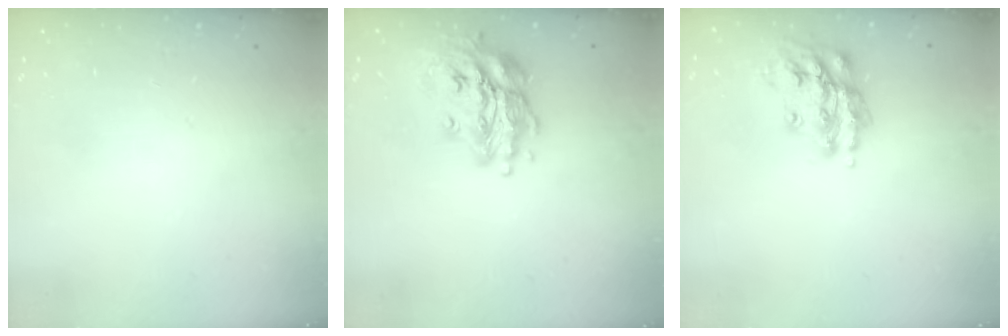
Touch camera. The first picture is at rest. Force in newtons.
{"total": 16.1, "press": 15.9, "slide": 2.1}
{"total": 15.1, "press": 15.0, "slide": 1.0}